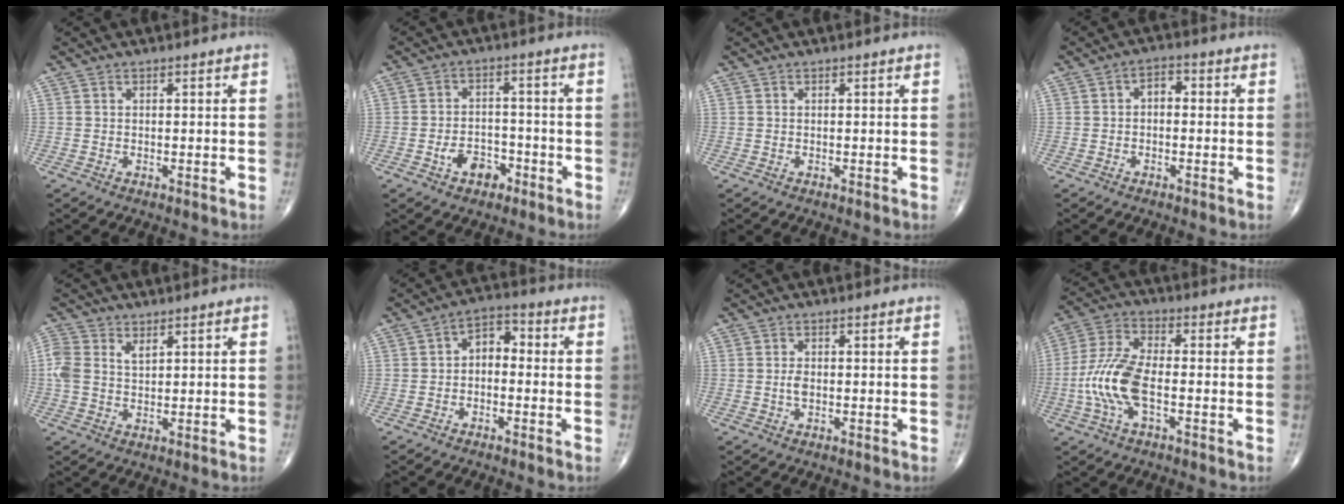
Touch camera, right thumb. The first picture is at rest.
{"total": 6.1, "force": [-3.0, 4.0, 3.4], "torque": [-0.037, 0.030, -0.048]}
{"total": 0.0}
{"total": 3.0, "force": [-0.2, 2.0, 2.3], "torque": [-0.020, 0.014, -0.014]}
{"total": 4.8, "force": [1.7, 3.0, 3.4], "torque": [-0.079, 0.009, 0.035]}
{"total": 5.2, "force": [-0.6, 3.4, 3.8], "torque": [-0.041, 0.029, -0.025]}
{"total": 1.6, "force": [-0.2, 0.8, 1.3], "torque": [-0.026, 0.000, -0.006]}
{"total": 12.2, "force": [-2.7, 5.1, 10.8], "torque": [-0.246, 0.025, -0.057]}